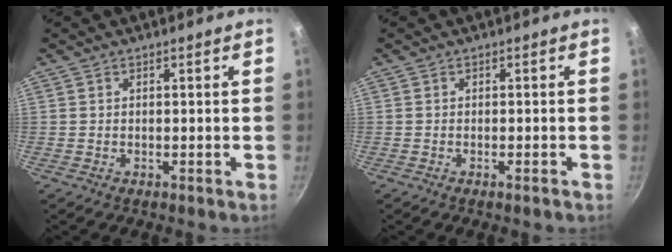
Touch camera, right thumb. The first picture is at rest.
{"total": 0.9, "force": [-0.7, -0.1, 0.7], "torque": [-0.019, 0.003, -0.011]}